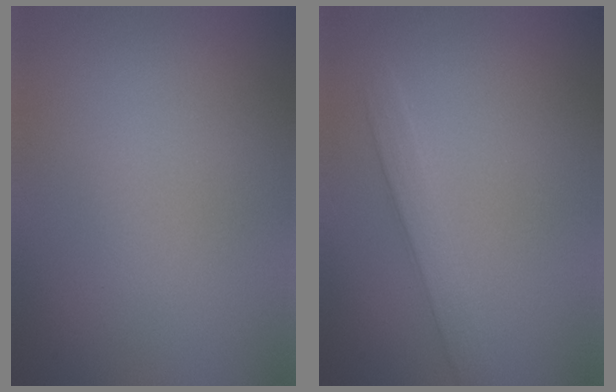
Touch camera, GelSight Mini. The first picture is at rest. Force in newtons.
{"total": 2.3, "press": 2.3, "slide": 0.0}